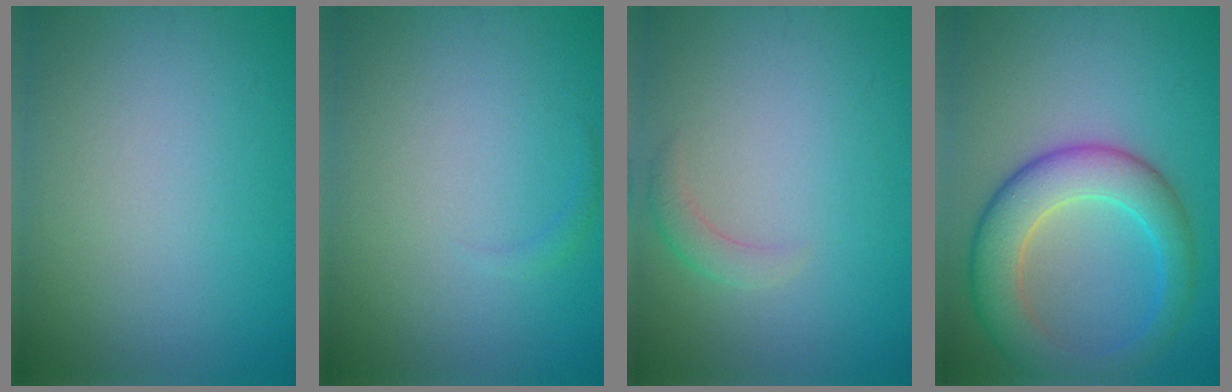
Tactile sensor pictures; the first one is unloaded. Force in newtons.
{"total": 0.6, "press": 0.6, "slide": 0.1}
{"total": 1.5, "press": 1.5, "slide": 0.1}
{"total": 7.0, "press": 7.0, "slide": 0.2}